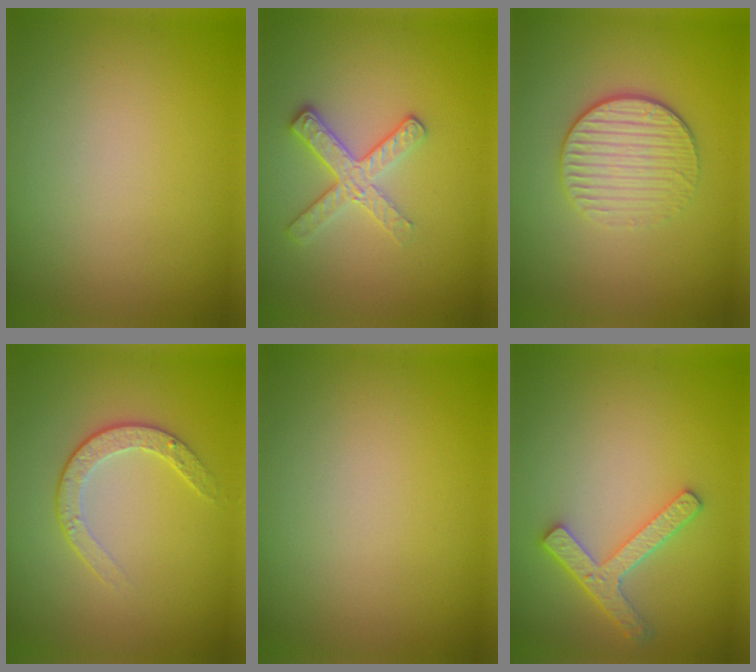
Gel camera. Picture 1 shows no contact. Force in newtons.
{"total": 2.6, "press": 2.4, "slide": 0.9}
{"total": 3.7, "press": 3.1, "slide": 2.0}
{"total": 2.2, "press": 1.6, "slide": 1.5}
{"total": 0.0}
{"total": 3.9, "press": 3.1, "slide": 2.3}